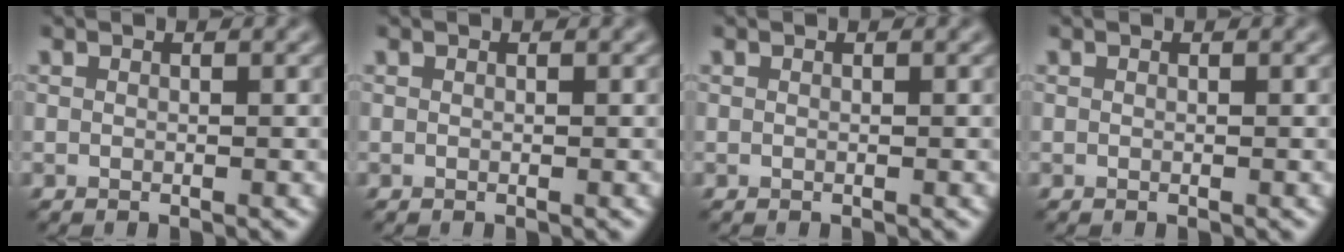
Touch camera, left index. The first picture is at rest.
{"total": 0.0}
{"total": 0.0}
{"total": 0.0}